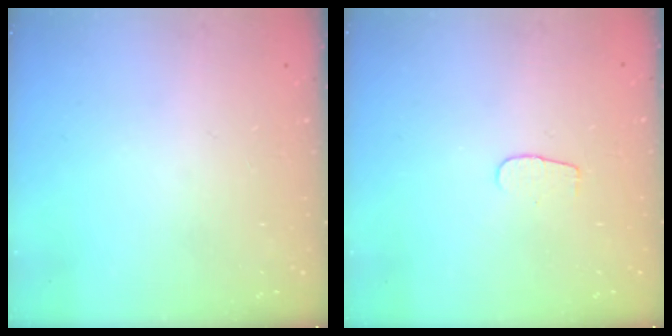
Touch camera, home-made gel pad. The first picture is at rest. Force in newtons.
{"total": 3.6, "press": 3.6, "slide": 0.4}